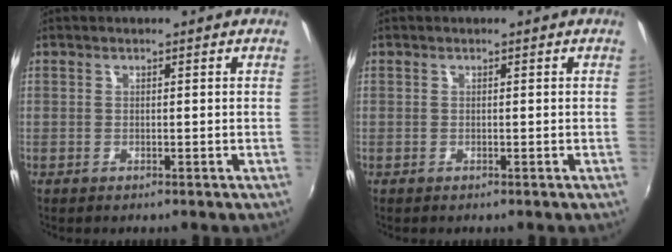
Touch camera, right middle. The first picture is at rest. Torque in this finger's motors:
{"motor_torque": [0.02, -0.02, -0.07, 0.00]}